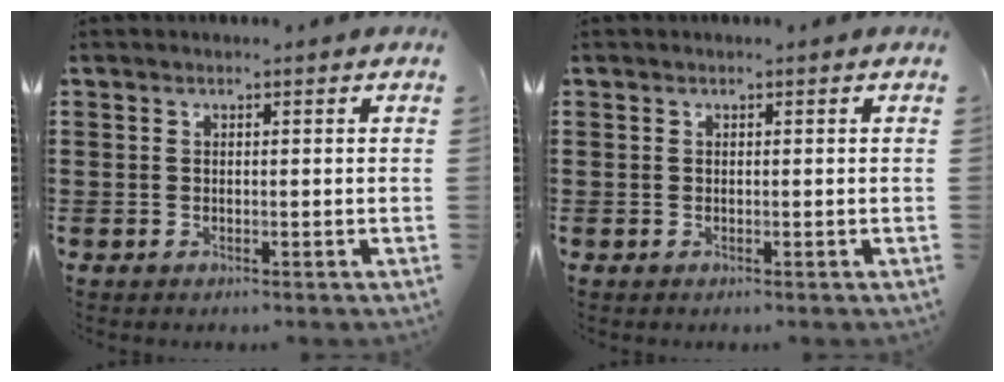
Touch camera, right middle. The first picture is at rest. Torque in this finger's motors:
{"motor_torque": [0.00, 0.00, 0.00, 0.00]}